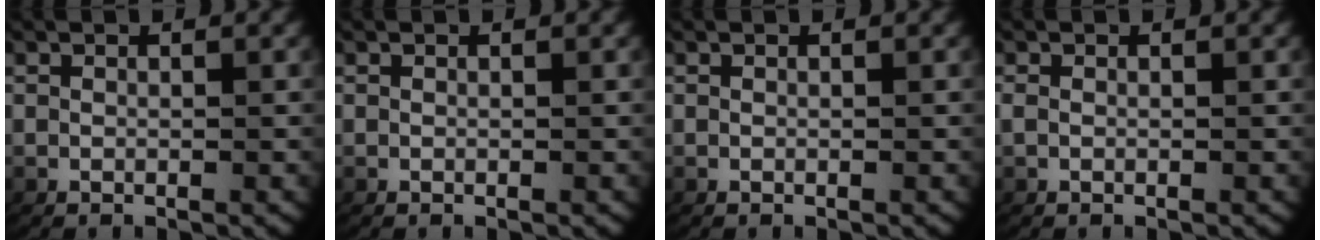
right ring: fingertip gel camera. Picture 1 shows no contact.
{"total": 0.0}
{"total": 0.0}
{"total": 0.8, "force": [-0.2, 0.6, 0.5], "torque": [-0.020, 0.000, 0.000]}